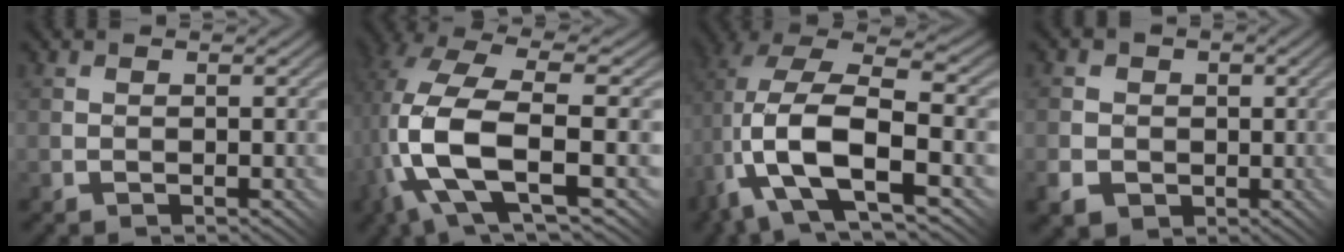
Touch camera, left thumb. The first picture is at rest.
{"total": 12.0, "force": [-2.6, 4.1, 11.0], "torque": [-0.269, 0.008, -0.050]}
{"total": 14.1, "force": [-3.3, 5.9, 12.3], "torque": [-0.260, -0.001, -0.053]}
{"total": 5.9, "force": [-1.1, 5.6, 1.3], "torque": [-0.046, -0.003, -0.042]}